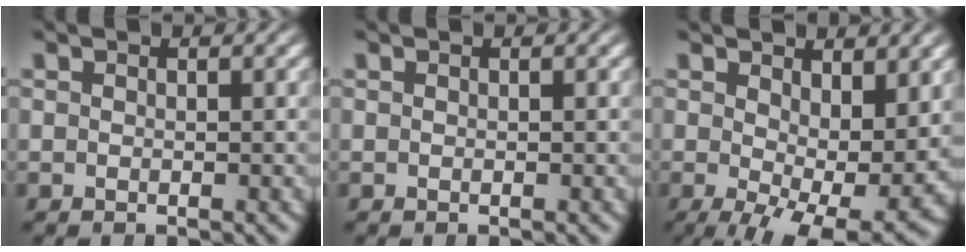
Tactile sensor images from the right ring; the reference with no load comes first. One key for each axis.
{"total": 0.0}
{"total": 6.7, "fx": -1.4, "fy": 2.9, "fz": 5.9, "tx": -0.084, "ty": -0.053, "tz": 0.004}